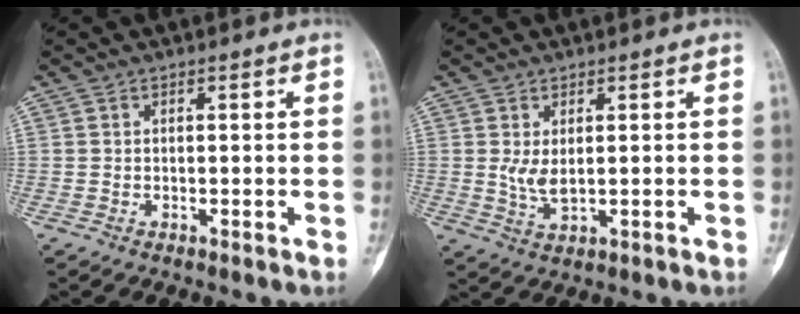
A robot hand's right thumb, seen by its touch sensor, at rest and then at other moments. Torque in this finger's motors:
{"motor_torque": [0.83, 0.72, 0.14, -0.25, 0.15]}